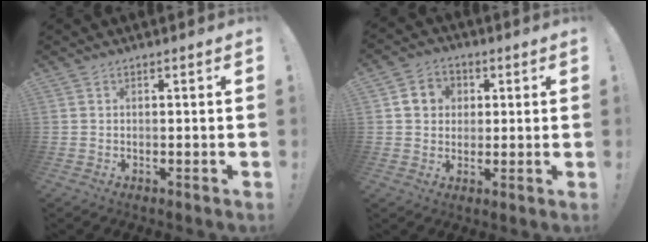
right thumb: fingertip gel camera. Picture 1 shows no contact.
{"total": 7.4, "force": [1.6, 6.7, 2.7], "torque": [-0.046, 0.006, 0.035]}